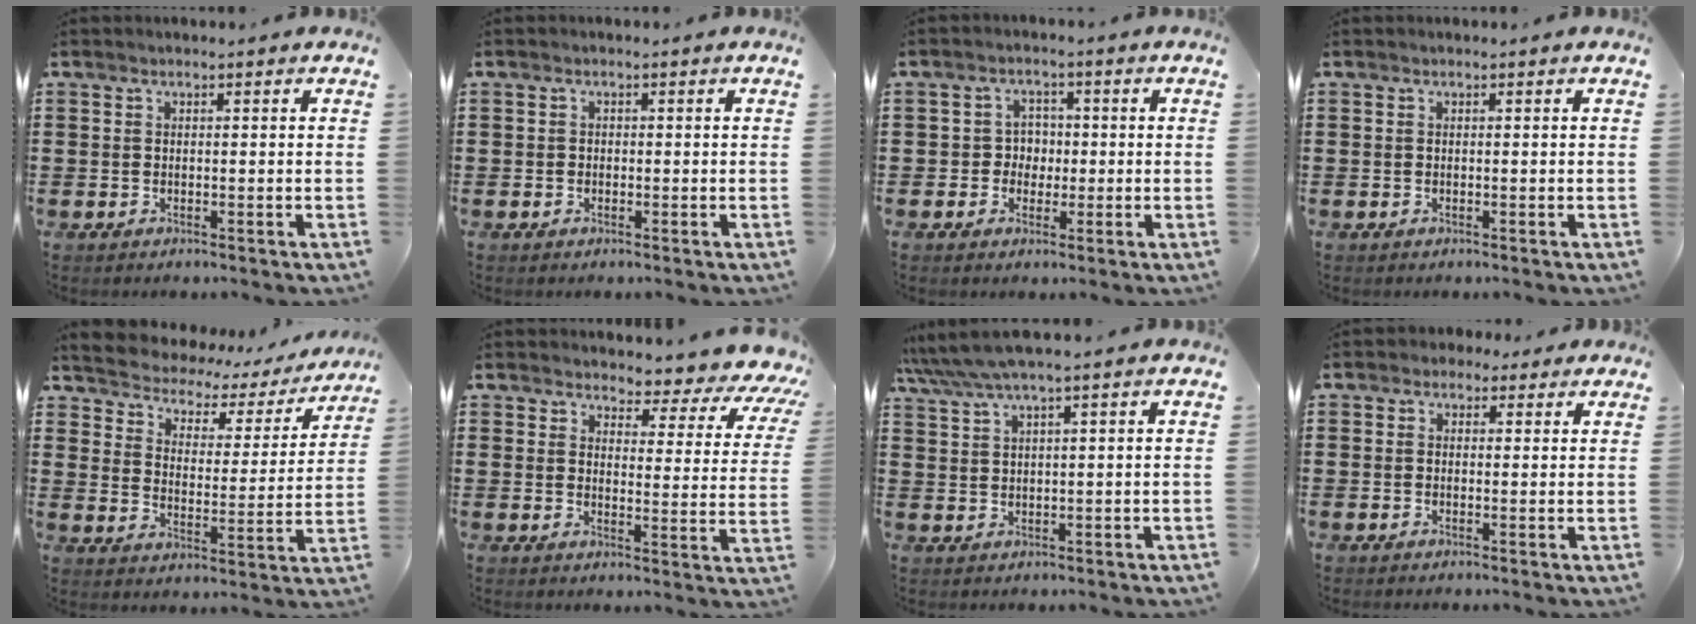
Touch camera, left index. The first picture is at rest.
{"total": 0.8, "force": [-0.3, 0.7, 0.1], "torque": [-0.005, 0.003, -0.008]}
{"total": 3.5, "force": [-0.5, 3.2, 1.2], "torque": [-0.037, 0.009, -0.016]}
{"total": 0.0}
{"total": 2.3, "force": [2.0, 1.2, 0.4], "torque": [-0.026, -0.021, 0.020]}
{"total": 4.1, "force": [3.6, 1.2, 1.6], "torque": [-0.038, -0.032, 0.053]}
{"total": 3.7, "force": [2.4, 0.1, 2.7], "torque": [-0.067, -0.003, 0.039]}
{"total": 1.7, "force": [0.8, 1.4, 0.3], "torque": [-0.004, 0.006, 0.013]}